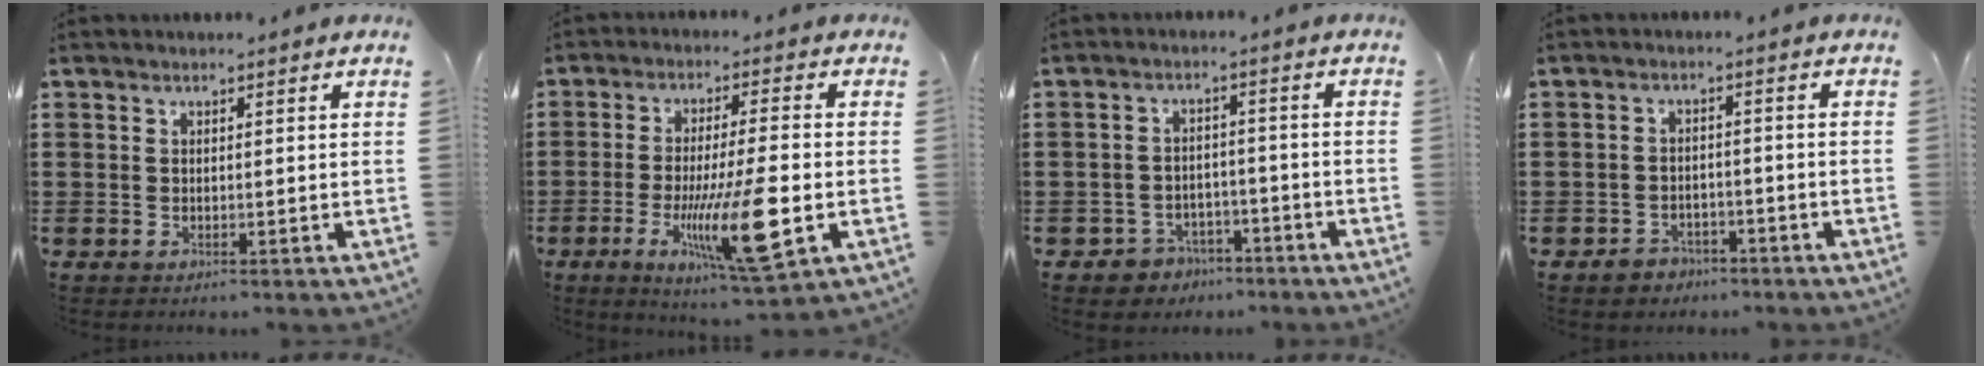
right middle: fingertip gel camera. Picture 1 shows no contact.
{"total": 13.7, "force": [-3.9, 2.3, 12.9], "torque": [-0.244, -0.016, -0.066]}
{"total": 3.3, "force": [-3.0, 1.4, 0.0], "torque": [-0.011, 0.005, -0.064]}
{"total": 2.4, "force": [-2.1, 1.1, 0.1], "torque": [-0.009, 0.004, -0.045]}